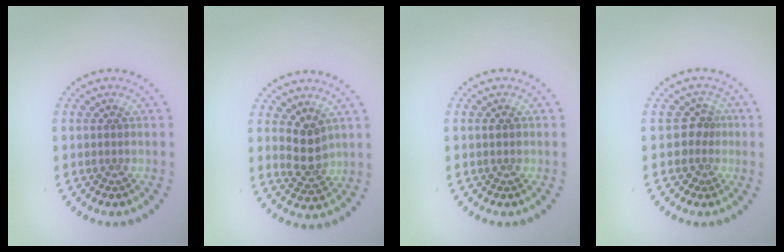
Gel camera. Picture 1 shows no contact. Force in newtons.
{"total": 2.7, "press": 2.5, "slide": 0.9}
{"total": 0.9, "press": 0.9, "slide": 0.1}
{"total": 2.0, "press": 1.4, "slide": 1.4}